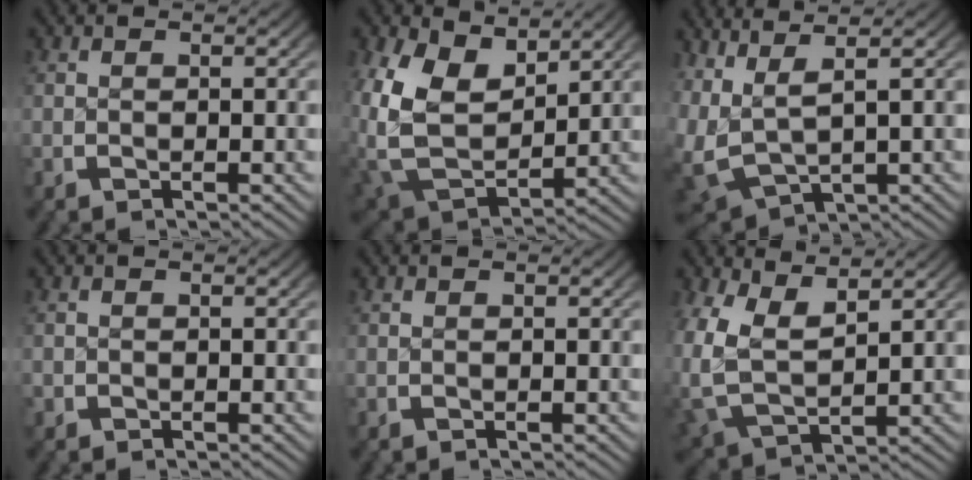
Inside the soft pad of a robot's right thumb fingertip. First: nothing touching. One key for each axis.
{"total": 9.0, "fx": 0.9, "fy": 6.3, "fz": 6.3, "tx": -0.163, "ty": -0.047, "tz": 0.040}
{"total": 9.0, "fx": 1.0, "fy": 6.7, "fz": 5.9, "tx": -0.162, "ty": -0.041, "tz": 0.042}
{"total": 0.6, "fx": -0.3, "fy": 0.6, "fz": 0.0, "tx": -0.002, "ty": -0.003, "tz": -0.006}
{"total": 0.0}
{"total": 6.7, "fx": 0.8, "fy": 5.1, "fz": 4.3, "tx": -0.130, "ty": -0.045, "tz": 0.039}